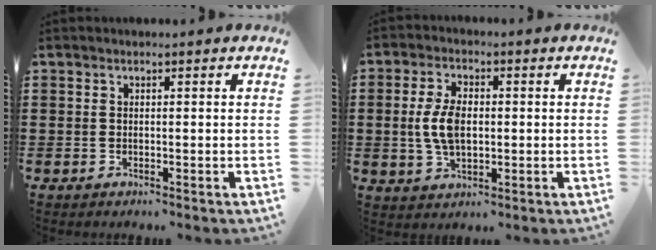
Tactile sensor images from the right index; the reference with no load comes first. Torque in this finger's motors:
{"motor_torque": [0.43, 0.23, 0.20, 0.10]}